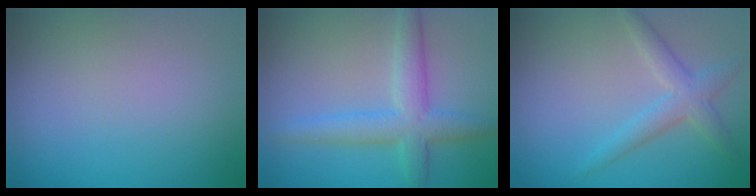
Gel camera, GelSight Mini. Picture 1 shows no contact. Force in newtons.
{"total": 4.5, "press": 4.5, "slide": 0.1}
{"total": 2.8, "press": 2.8, "slide": 0.1}